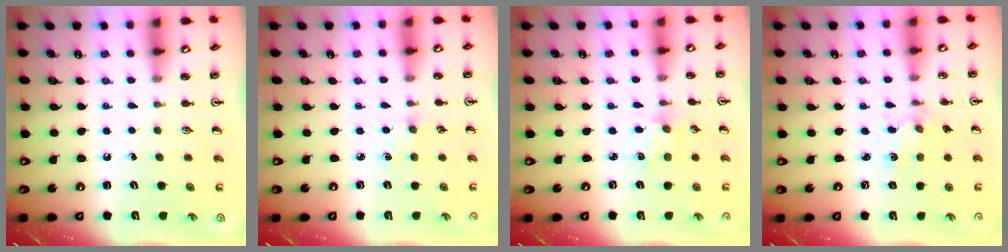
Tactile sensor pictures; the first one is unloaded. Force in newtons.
{"total": 2.7, "press": 2.7, "slide": 0.4}
{"total": 1.1, "press": 1.1, "slide": 0.1}
{"total": 1.5, "press": 1.5, "slide": 0.0}